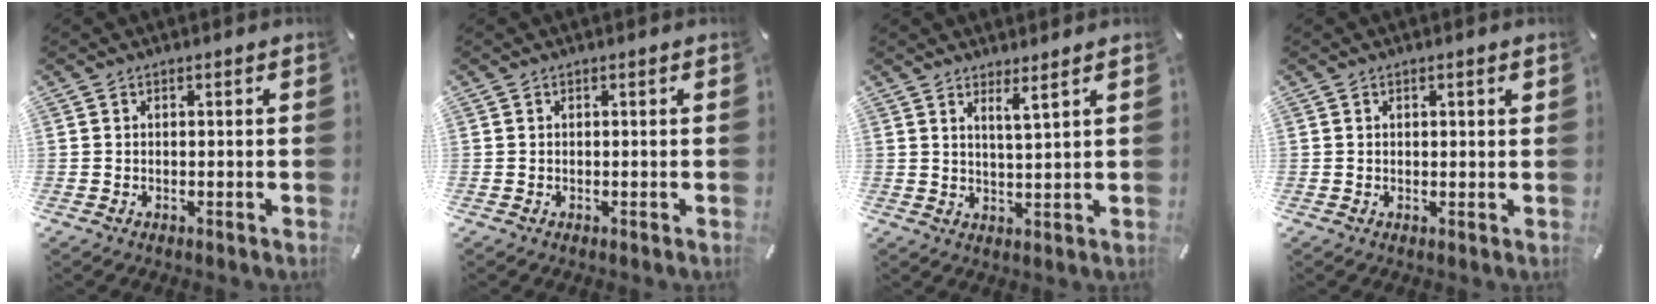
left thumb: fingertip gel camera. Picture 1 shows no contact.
{"total": 0.0}
{"total": 4.0, "force": [3.2, -0.6, 2.3], "torque": [-0.044, -0.021, 0.052]}
{"total": 1.1, "force": [0.3, 0.5, 0.9], "torque": [-0.011, 0.001, 0.003]}